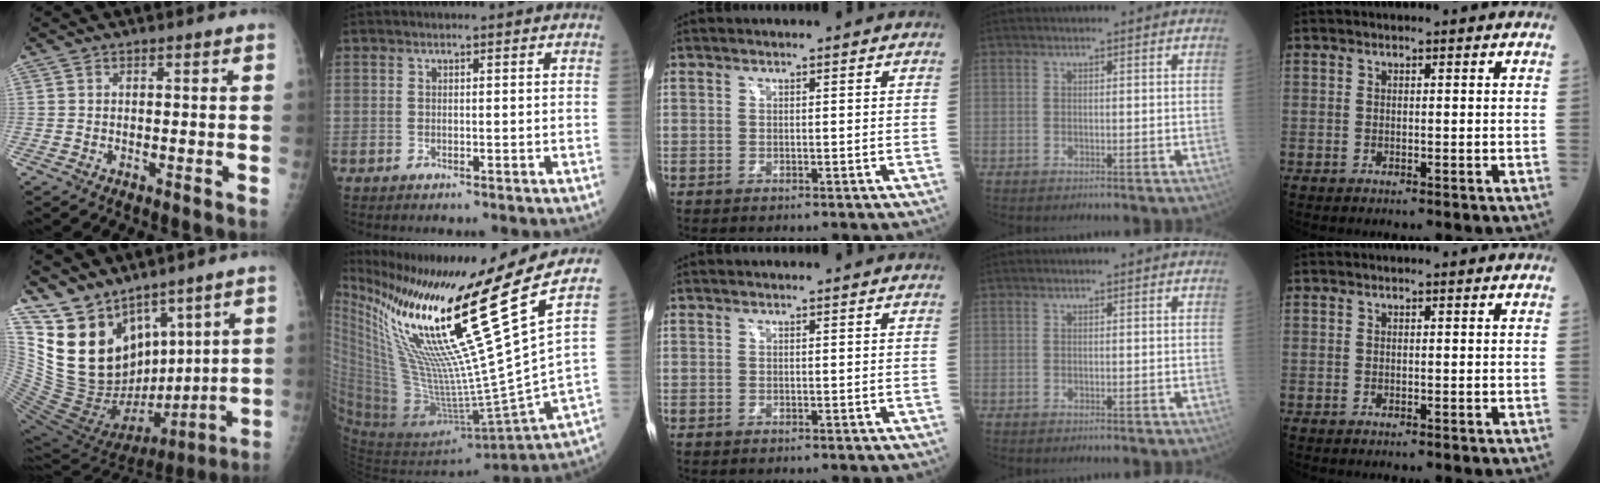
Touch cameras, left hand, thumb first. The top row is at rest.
{"thumb": {"total": 20.0, "force": [12.4, 10.9, 11.2], "torque": [-0.164, -0.066, 0.254]}, "index": {"total": 26.3, "force": [15.0, -3.0, 21.4], "torque": [-0.365, -0.045, 0.260]}}